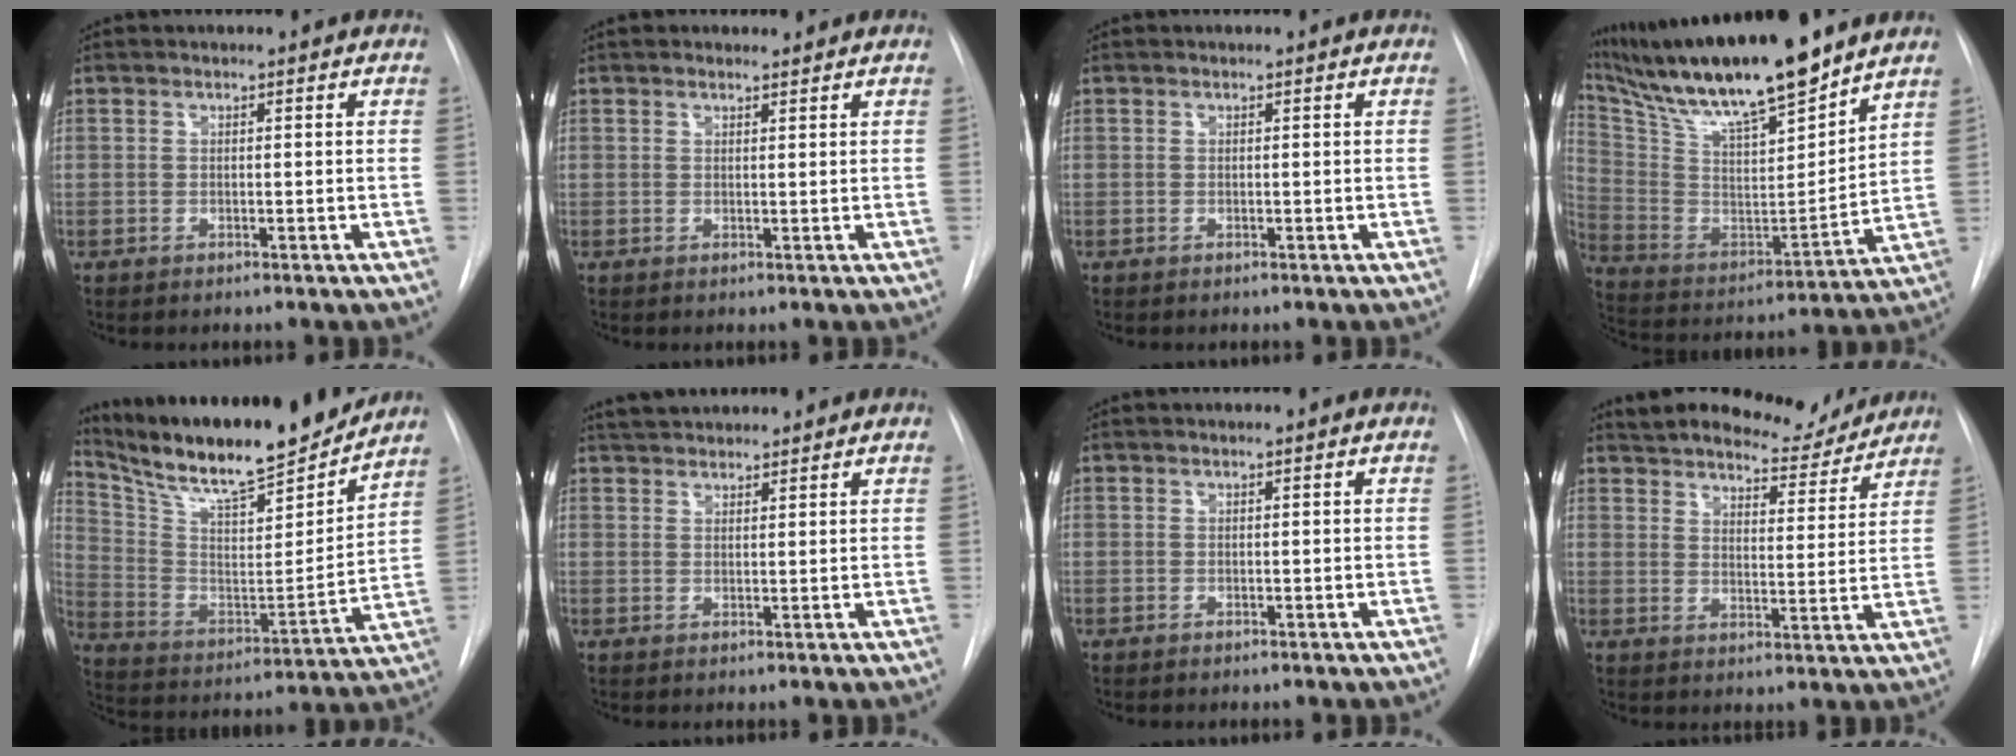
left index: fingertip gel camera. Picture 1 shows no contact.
{"total": 1.9, "force": [1.8, 0.6, 0.3], "torque": [-0.005, 0.013, 0.029]}
{"total": 0.0}
{"total": 22.1, "force": [18.3, 2.4, 12.1], "torque": [-0.232, -0.008, 0.326]}
{"total": 22.8, "force": [19.9, 2.8, 10.6], "torque": [-0.201, -0.021, 0.323]}
{"total": 7.0, "force": [6.5, 1.5, 2.1], "torque": [-0.037, 0.037, 0.105]}
{"total": 0.0}
{"total": 11.8, "force": [11.0, 3.0, 2.9], "torque": [-0.033, -0.008, 0.151]}